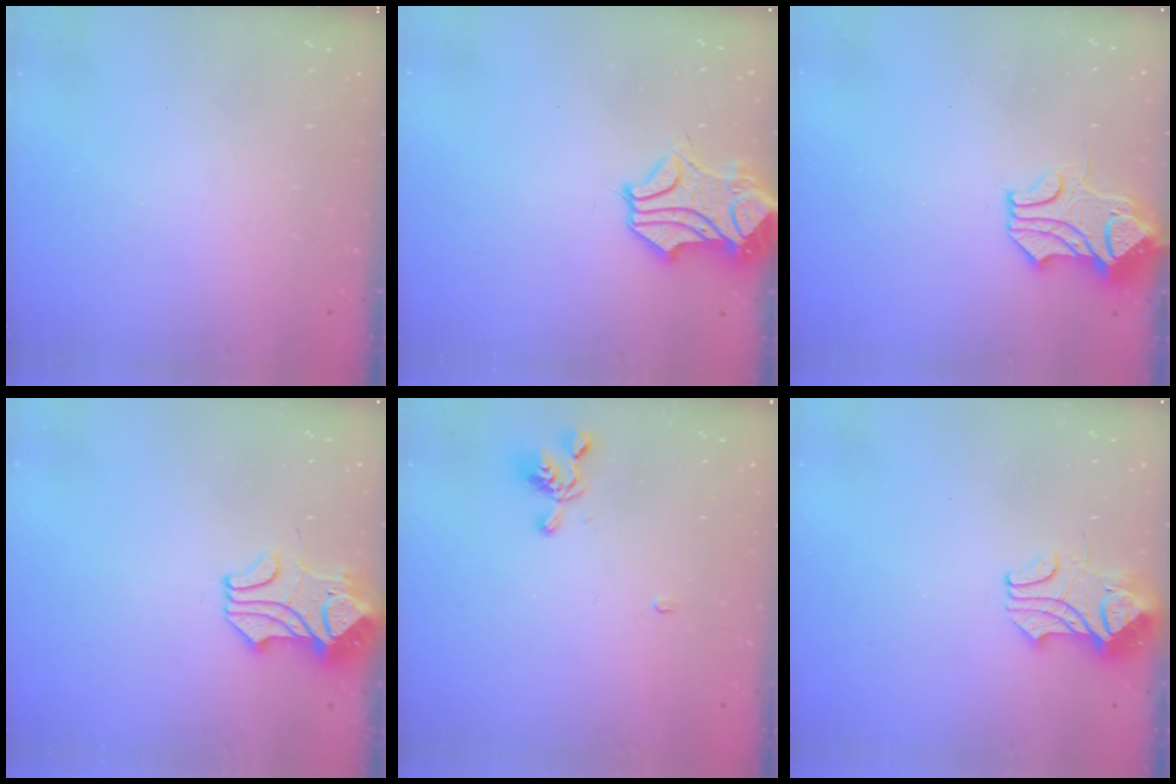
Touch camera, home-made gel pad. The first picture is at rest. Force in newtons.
{"total": 2.2, "press": 1.8, "slide": 1.3}
{"total": 1.6, "press": 0.9, "slide": 1.3}
{"total": 2.3, "press": 2.0, "slide": 1.1}
{"total": 4.7, "press": 4.6, "slide": 0.7}
{"total": 2.2, "press": 2.0, "slide": 0.9}